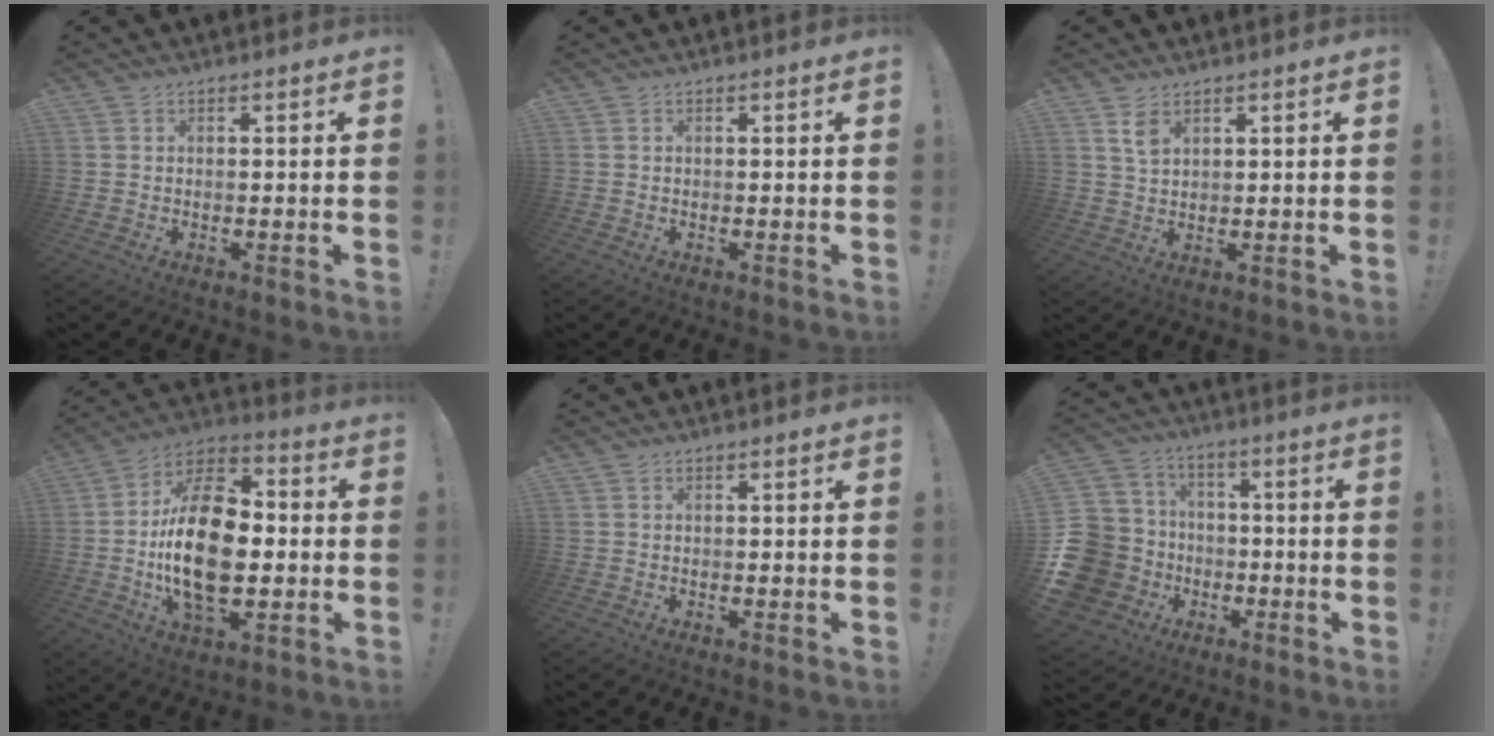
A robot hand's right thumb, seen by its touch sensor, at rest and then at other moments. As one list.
[{"total": 0.0}, {"total": 3.8, "force": [2.3, 1.8, 2.5], "torque": [-0.039, -0.012, 0.039]}, {"total": 23.7, "force": [-2.2, 13.5, 19.3], "torque": [-0.350, 0.012, -0.038]}, {"total": 0.0}, {"total": 17.8, "force": [-4.5, 15.1, 8.2], "torque": [-0.180, 0.040, -0.045]}]